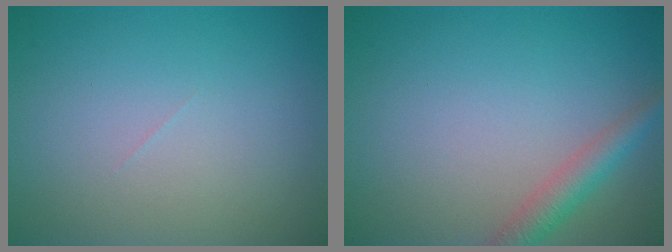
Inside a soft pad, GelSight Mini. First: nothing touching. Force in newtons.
{"total": 2.7, "press": 2.7, "slide": 0.2}